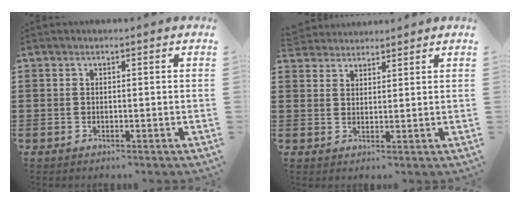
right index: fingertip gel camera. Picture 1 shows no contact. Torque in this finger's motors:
{"motor_torque": [-0.28, 1.06, -0.19, -0.05]}